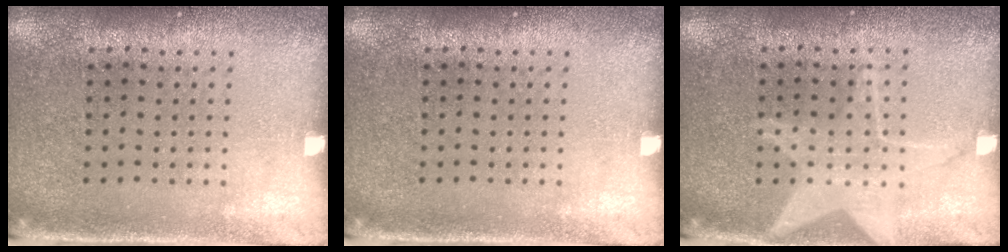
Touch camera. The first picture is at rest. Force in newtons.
{"total": 0.0}
{"total": 2.4, "press": 2.4, "slide": 0.3}